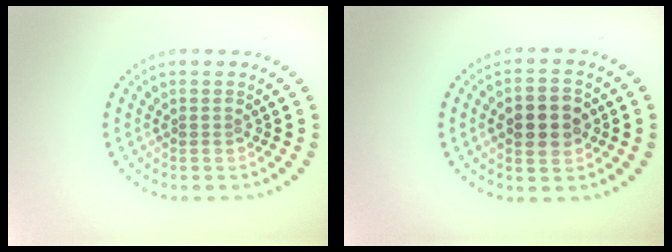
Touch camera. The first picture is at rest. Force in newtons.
{"total": 4.4, "press": 4.4, "slide": 0.2}